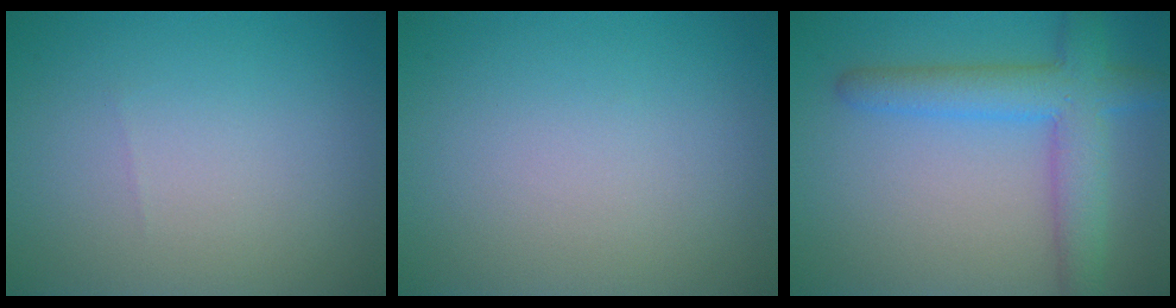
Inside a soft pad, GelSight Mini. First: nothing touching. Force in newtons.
{"total": 0.0}
{"total": 5.6, "press": 5.6, "slide": 0.2}